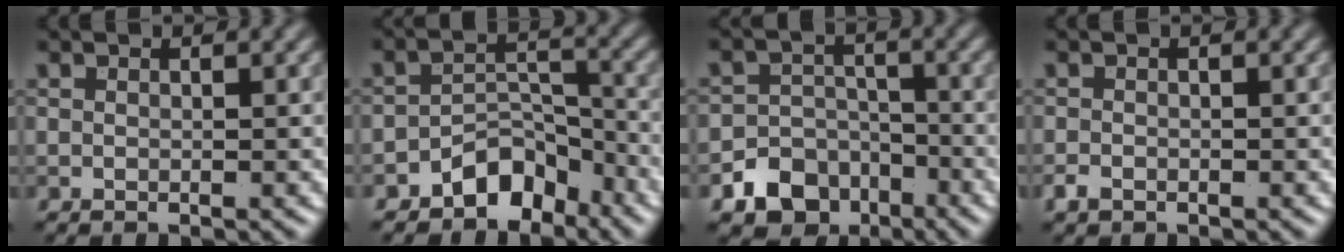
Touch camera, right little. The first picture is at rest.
{"total": 4.2, "force": [-3.1, 2.4, 1.6], "torque": [-0.010, 0.009, -0.056]}
{"total": 5.9, "force": [-3.6, 4.4, 1.6], "torque": [-0.002, -0.007, -0.063]}
{"total": 1.0, "force": [-0.6, 0.7, 0.4], "torque": [-0.005, -0.003, -0.013]}